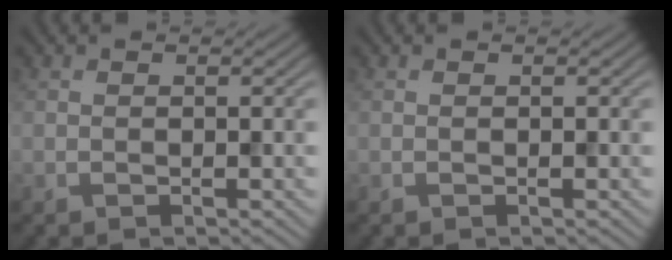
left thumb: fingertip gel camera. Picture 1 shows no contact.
{"total": 0.0}